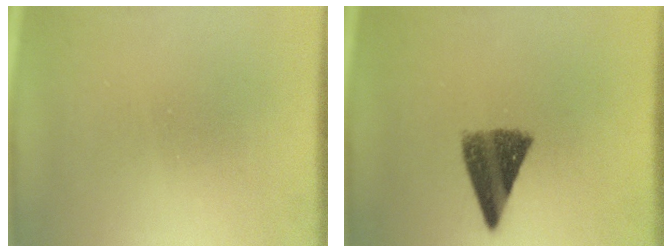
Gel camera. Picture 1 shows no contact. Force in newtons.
{"total": 8.7}